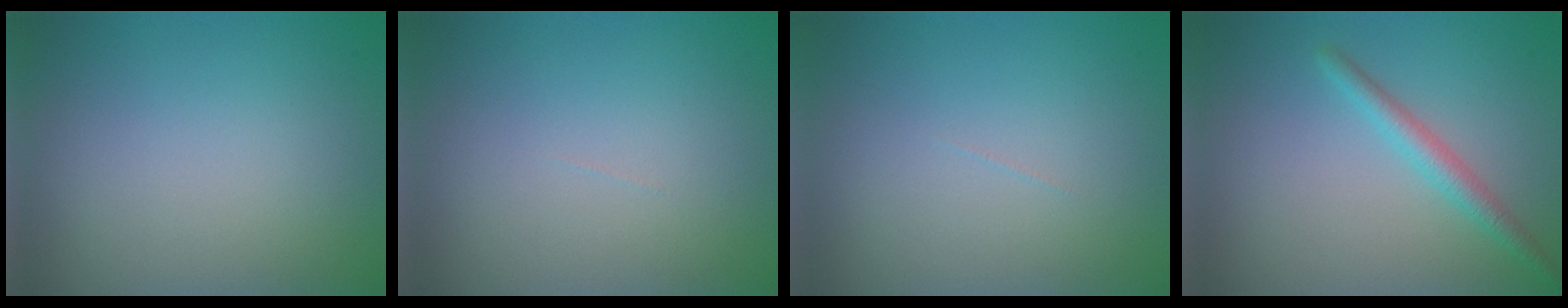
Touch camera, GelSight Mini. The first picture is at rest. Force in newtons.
{"total": 0.0}
{"total": 0.0}
{"total": 2.2, "press": 2.2, "slide": 0.0}